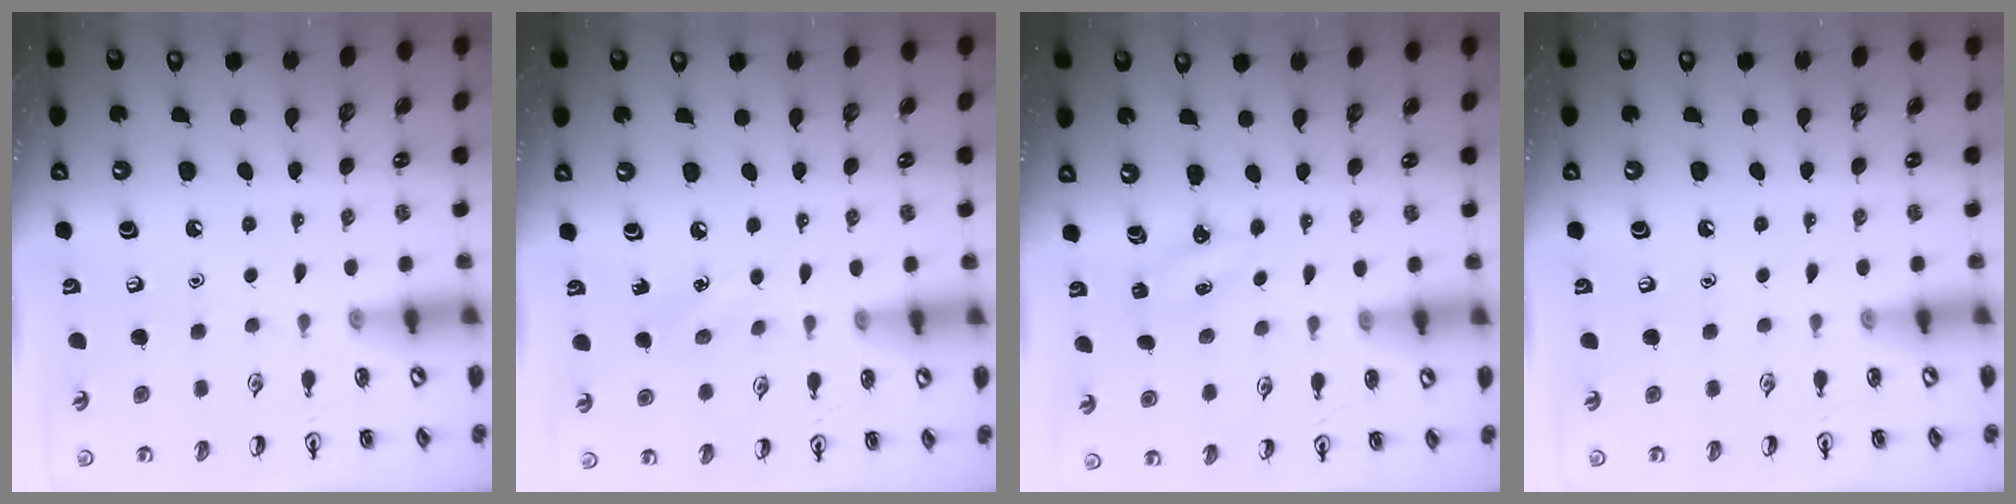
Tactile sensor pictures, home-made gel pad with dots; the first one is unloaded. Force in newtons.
{"total": 4.8, "press": 4.6, "slide": 1.4}
{"total": 2.9, "press": 2.7, "slide": 0.9}
{"total": 0.0}